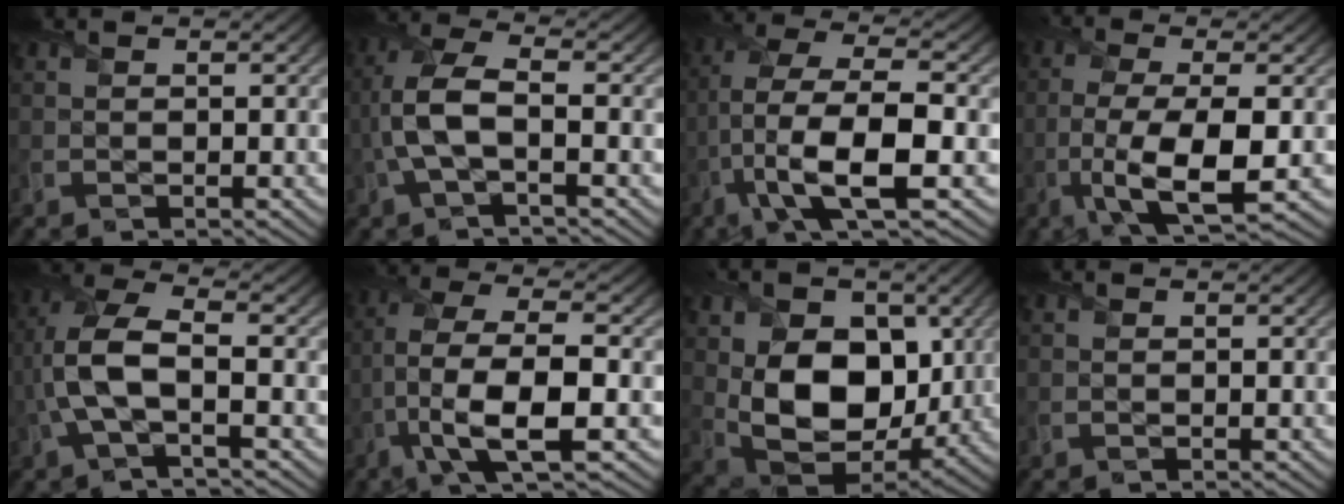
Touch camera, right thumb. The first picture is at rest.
{"total": 6.9, "force": [-1.4, 2.8, 6.1], "torque": [-0.153, 0.009, -0.032]}
{"total": 12.1, "force": [-3.9, 4.2, 10.7], "torque": [-0.219, 0.000, -0.080]}
{"total": 9.7, "force": [-2.6, 3.1, 8.8], "torque": [-0.176, -0.005, -0.048]}
{"total": 8.1, "force": [-1.5, 3.2, 7.3], "torque": [-0.180, 0.014, -0.038]}
{"total": 11.0, "force": [-3.5, 3.7, 9.8], "torque": [-0.201, 0.000, -0.075]}
{"total": 13.6, "force": [1.4, 9.5, 9.6], "torque": [-0.186, -0.014, 0.025]}
{"total": 0.0}